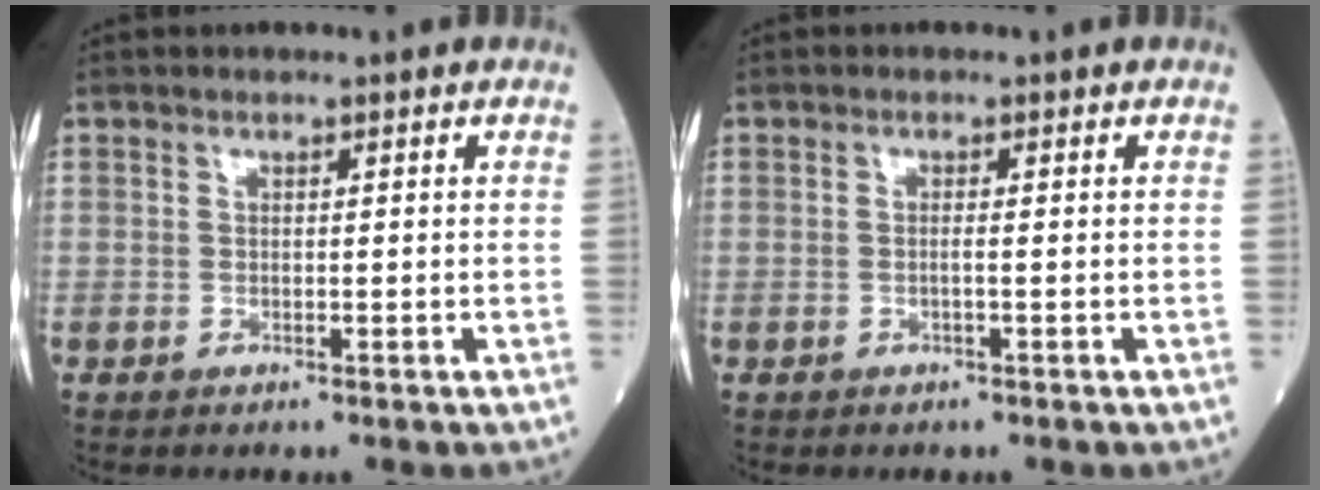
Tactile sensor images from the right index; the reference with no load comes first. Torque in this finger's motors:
{"motor_torque": [-0.05, 0.07, -0.04, -0.01]}